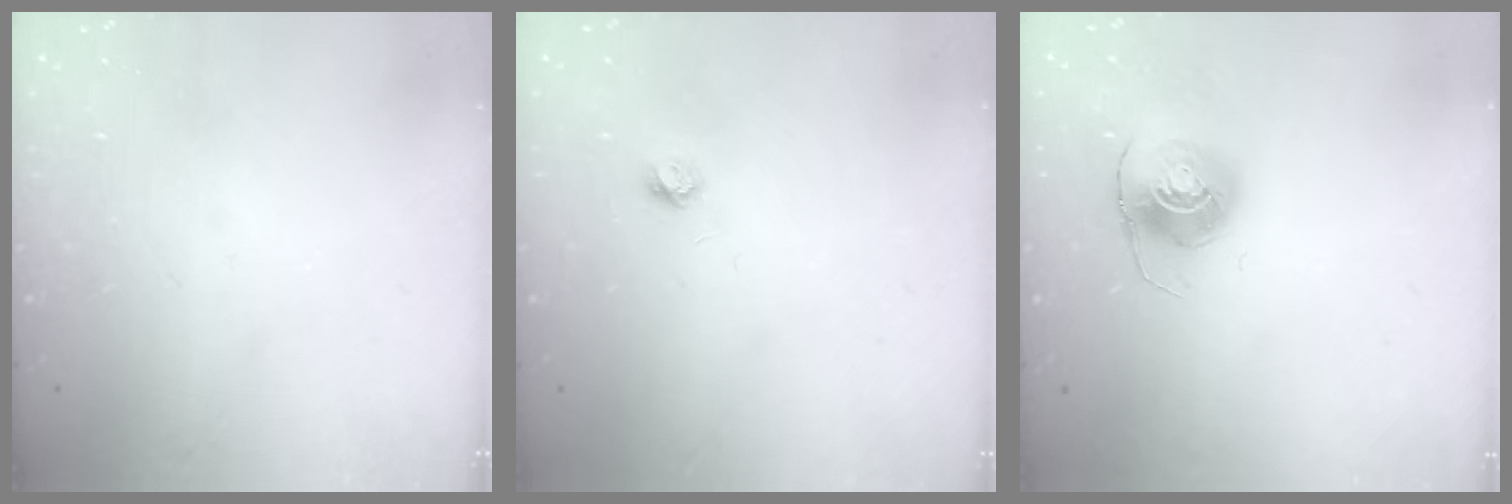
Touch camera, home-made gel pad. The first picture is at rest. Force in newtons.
{"total": 3.7, "press": 3.7, "slide": 0.4}
{"total": 7.9, "press": 7.9, "slide": 0.1}